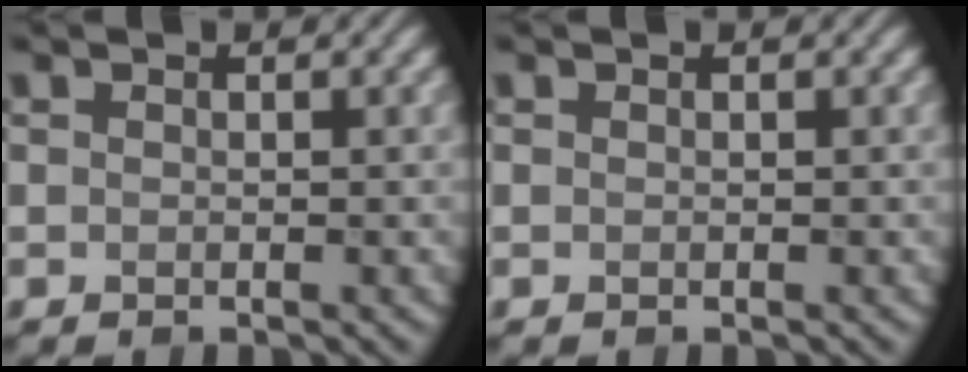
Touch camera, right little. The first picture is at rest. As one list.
[{"total": 0.0}]